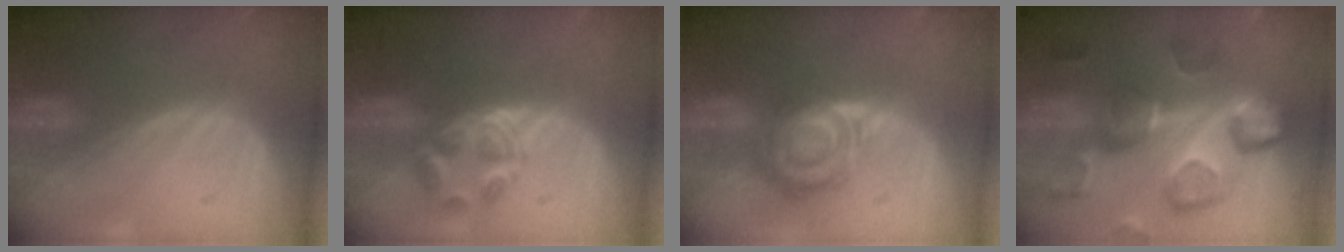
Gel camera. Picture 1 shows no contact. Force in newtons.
{"total": 5.9, "press": 4.8, "slide": 3.5}
{"total": 8.1, "press": 7.1, "slide": 3.9}
{"total": 13.0, "press": 11.3, "slide": 6.5}